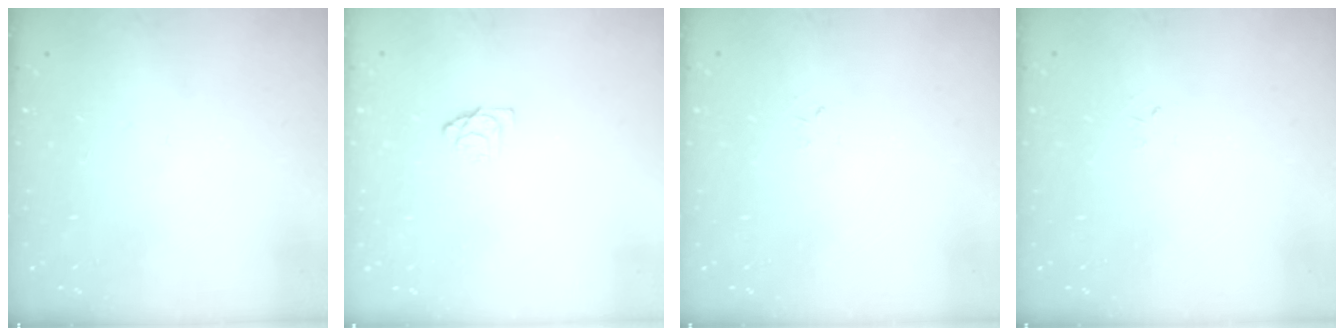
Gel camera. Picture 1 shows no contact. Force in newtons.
{"total": 4.5, "press": 4.5, "slide": 0.3}
{"total": 2.6, "press": 2.6, "slide": 0.4}
{"total": 2.6, "press": 2.6, "slide": 0.4}